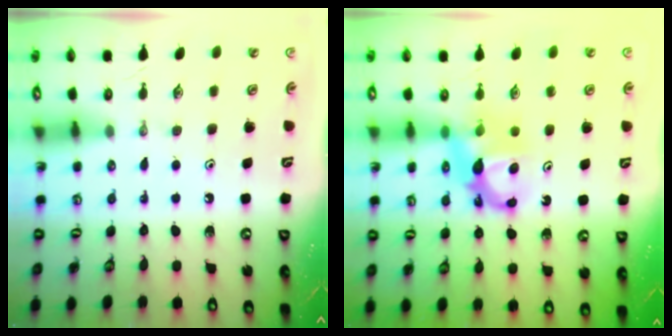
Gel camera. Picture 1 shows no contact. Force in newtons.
{"total": 7.2, "press": 7.2, "slide": 0.4}